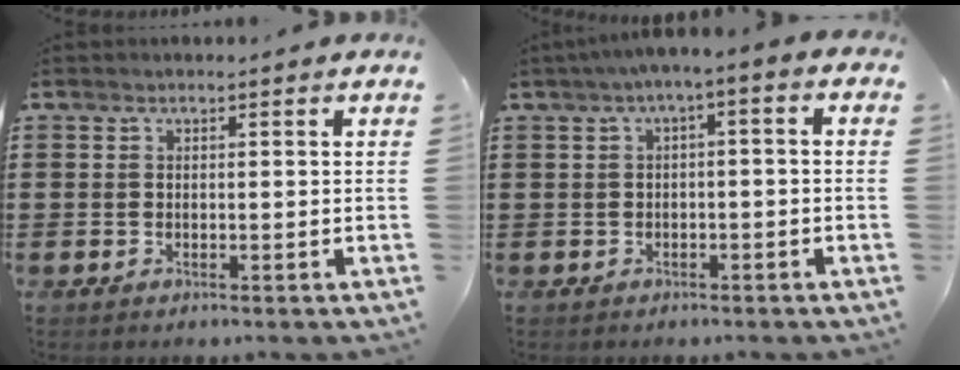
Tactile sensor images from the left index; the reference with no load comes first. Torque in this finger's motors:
{"motor_torque": [2.14, 0.00, 0.71, 0.21]}